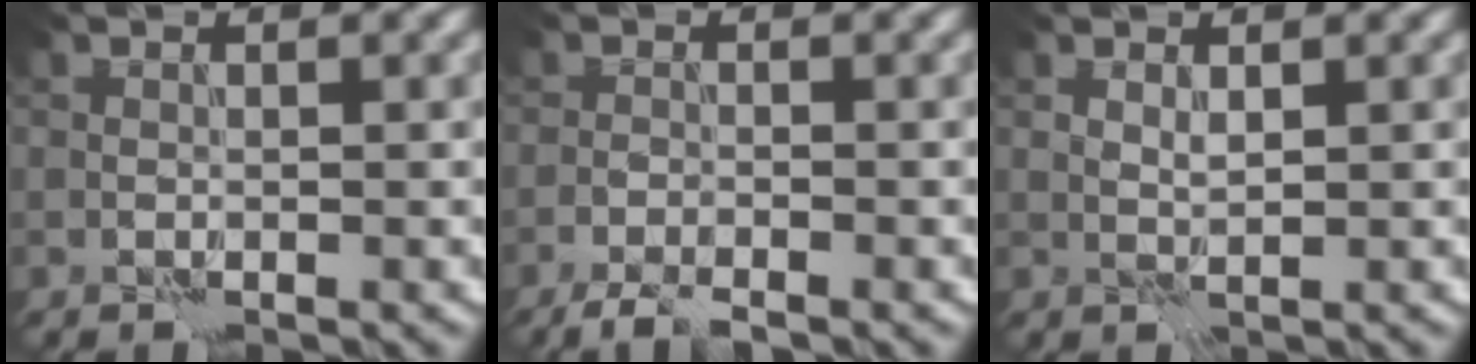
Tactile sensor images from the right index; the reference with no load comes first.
{"total": 3.0, "force": [-2.6, 0.4, 1.5], "torque": [-0.037, -0.006, -0.052]}
{"total": 0.6, "force": [0.5, 0.0, 0.4], "torque": [-0.013, -0.001, 0.012]}